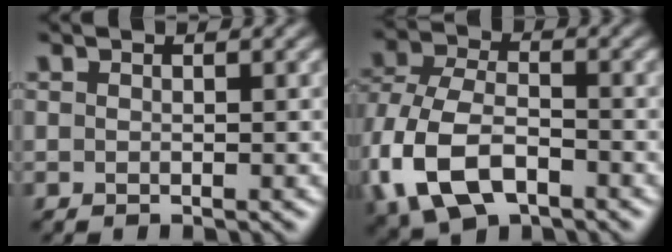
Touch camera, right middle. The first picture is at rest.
{"total": 9.7, "force": [-3.6, 5.9, 6.8], "torque": [-0.158, -0.005, -0.080]}